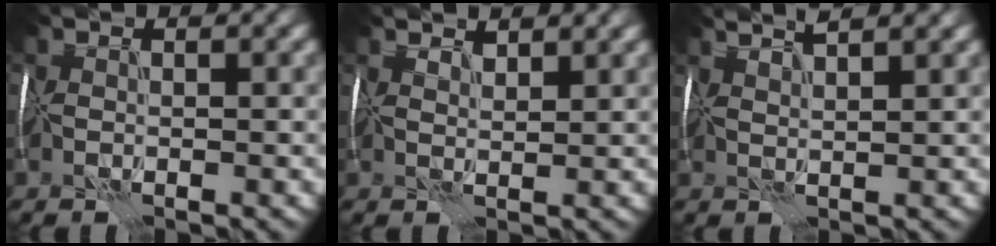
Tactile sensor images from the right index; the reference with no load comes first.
{"total": 2.3, "force": [2.2, 0.4, 0.6], "torque": [-0.011, 0.006, 0.042]}
{"total": 4.2, "force": [3.5, 0.8, 2.3], "torque": [-0.025, 0.027, 0.038]}